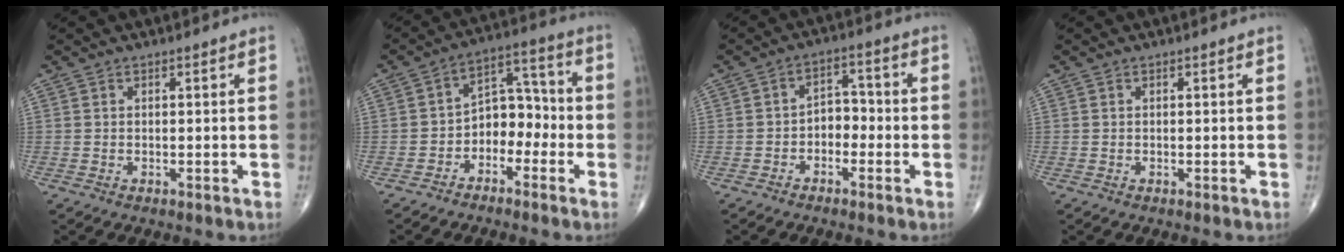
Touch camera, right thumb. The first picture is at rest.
{"total": 8.4, "force": [-3.0, 5.9, 5.1], "torque": [-0.043, 0.050, -0.062]}
{"total": 4.6, "force": [-1.8, 3.3, 2.7], "torque": [-0.020, 0.030, -0.042]}
{"total": 0.0}